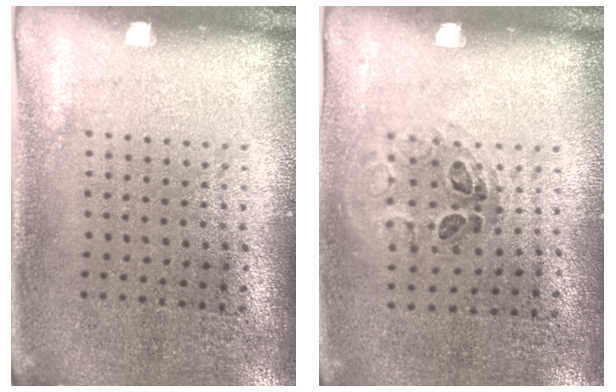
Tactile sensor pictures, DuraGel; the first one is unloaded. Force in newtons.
{"total": 1.1, "press": 0.7, "slide": 0.8}